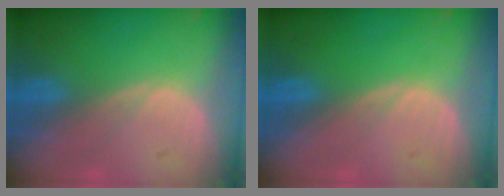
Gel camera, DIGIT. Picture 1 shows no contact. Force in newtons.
{"total": 0.0}